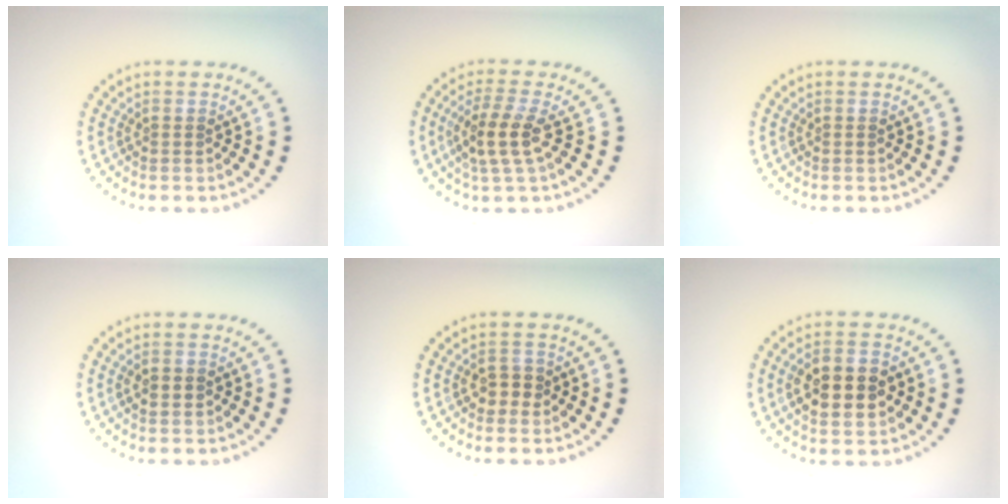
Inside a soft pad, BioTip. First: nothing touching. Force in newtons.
{"total": 3.3, "press": 3.0, "slide": 1.5}
{"total": 0.0}
{"total": 1.8, "press": 1.8, "slide": 0.2}
{"total": 1.9, "press": 1.8, "slide": 0.6}
{"total": 4.8, "press": 4.8, "slide": 0.3}